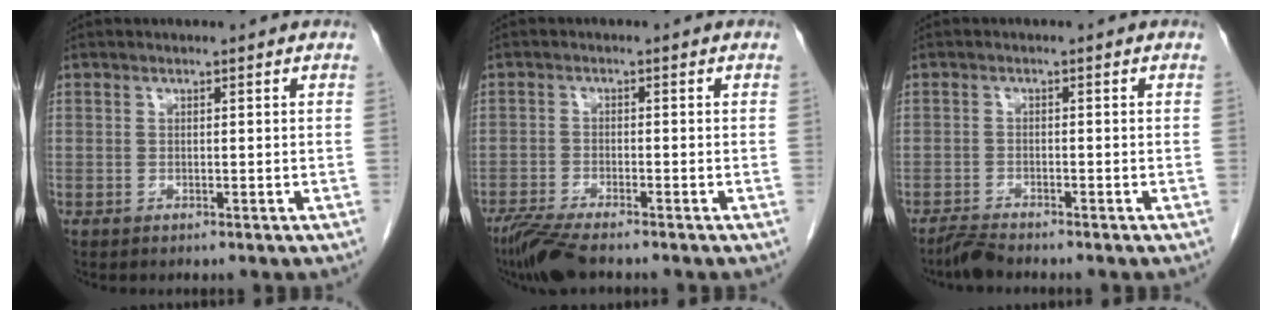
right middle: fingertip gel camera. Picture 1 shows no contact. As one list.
[{"total": 6.1, "force": [-5.0, 0.6, 3.4], "torque": [-0.063, -0.018, -0.092]}, {"total": 2.4, "force": [-2.3, -0.1, 0.7], "torque": [-0.020, -0.011, -0.046]}]